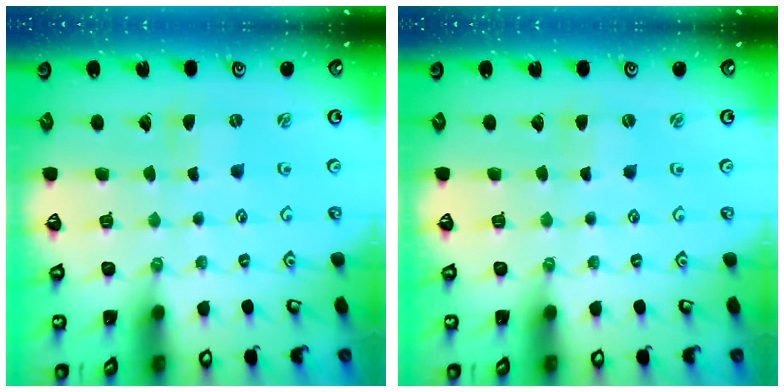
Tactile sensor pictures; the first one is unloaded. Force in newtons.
{"total": 1.9, "press": 1.9, "slide": 0.2}